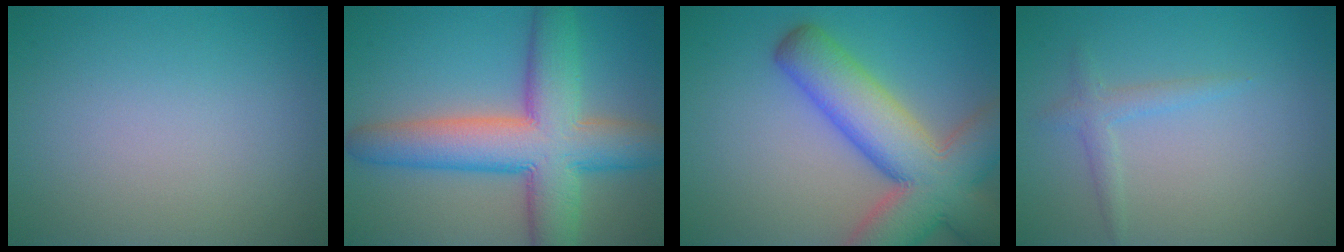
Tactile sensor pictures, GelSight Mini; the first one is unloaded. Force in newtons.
{"total": 10.7, "press": 10.7, "slide": 0.4}
{"total": 11.5, "press": 11.5, "slide": 0.7}
{"total": 0.9, "press": 0.9, "slide": 0.1}